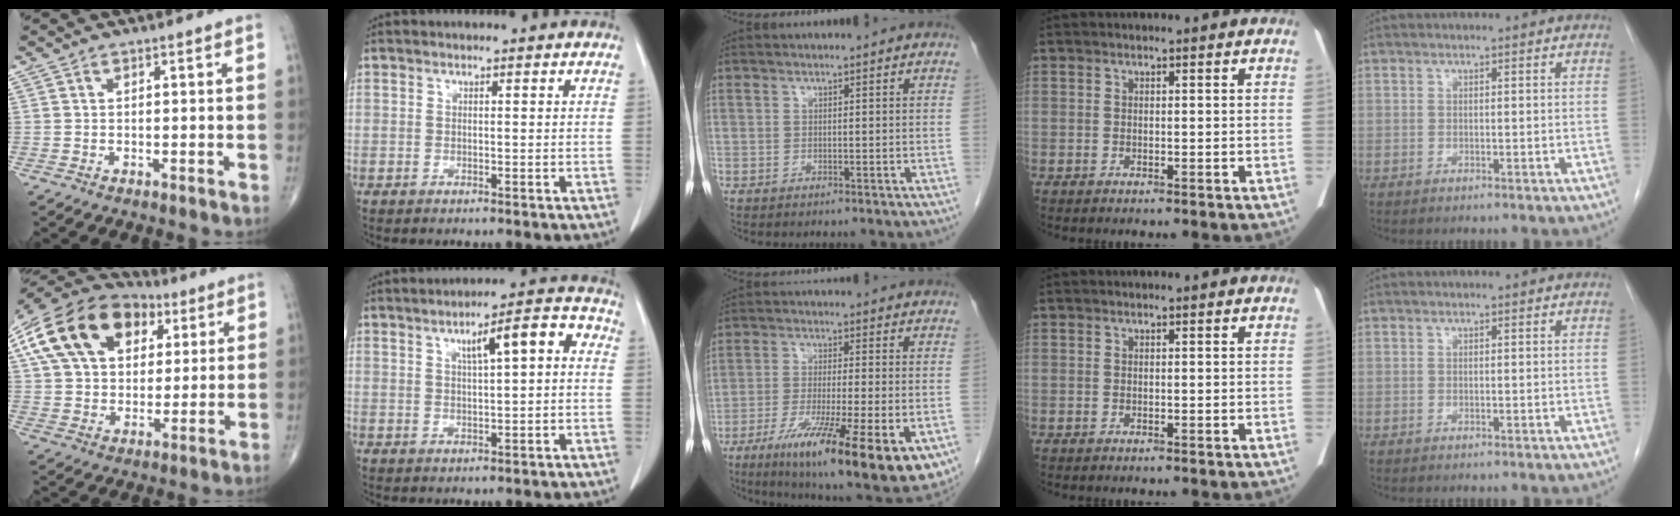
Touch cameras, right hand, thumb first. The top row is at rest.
{"thumb": {"total": 22.7, "force": [8.6, 15.2, 14.5], "torque": [-0.254, 0.020, 0.144]}, "index": {"total": 7.2, "force": [1.7, 1.5, 6.8], "torque": [-0.098, 0.025, 0.021]}, "middle": {"total": 19.6, "force": [-10.1, 3.0, 16.5], "torque": [-0.198, -0.041, -0.155]}}